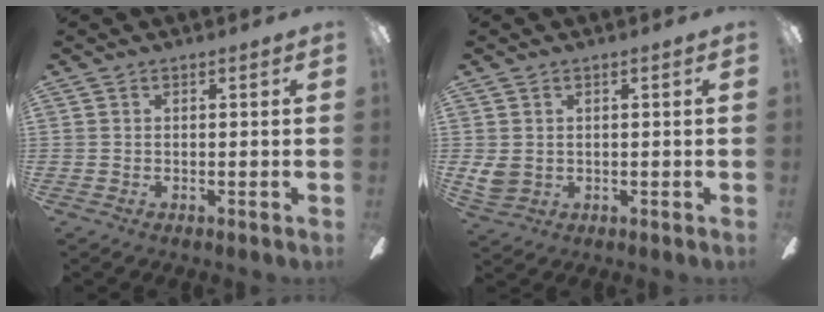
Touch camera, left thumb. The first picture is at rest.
{"total": 3.8, "force": [0.8, 2.7, 2.5], "torque": [-0.061, 0.000, 0.015]}